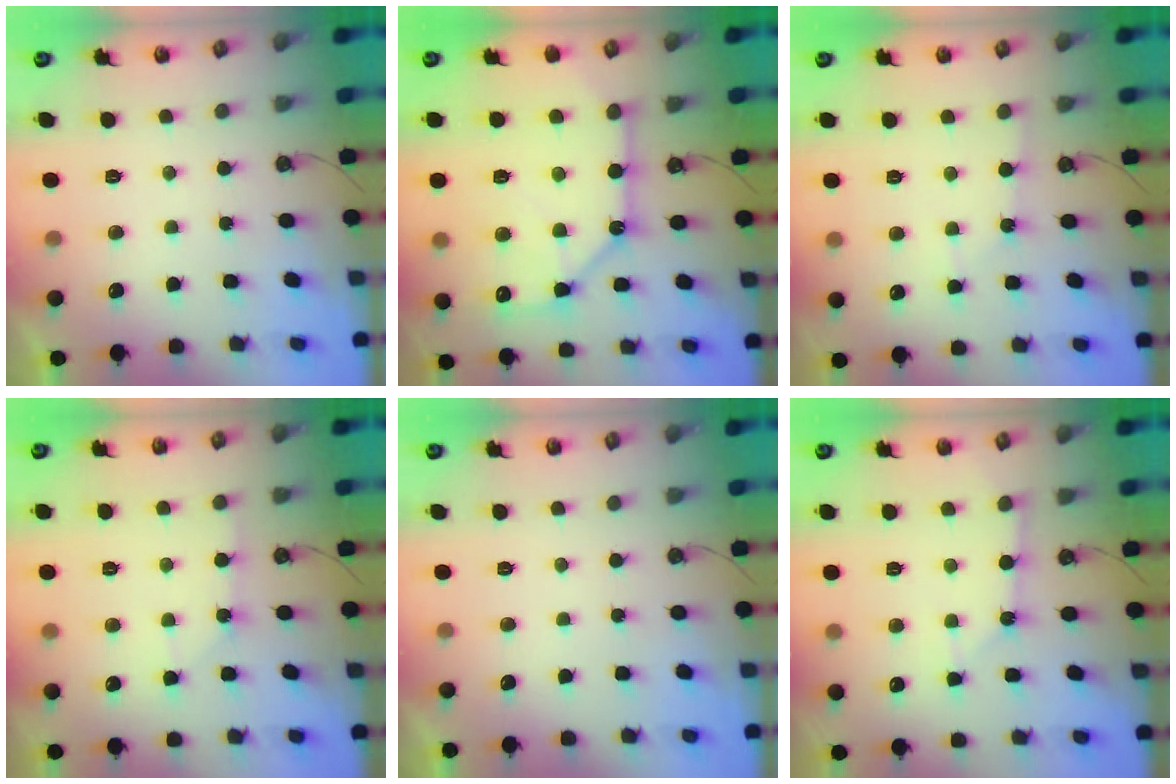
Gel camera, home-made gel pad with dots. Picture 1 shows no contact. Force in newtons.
{"total": 14.0, "press": 13.9, "slide": 1.6}
{"total": 2.7, "press": 2.7, "slide": 0.3}
{"total": 3.9, "press": 3.9, "slide": 0.5}
{"total": 0.0}
{"total": 2.1, "press": 2.1, "slide": 0.3}